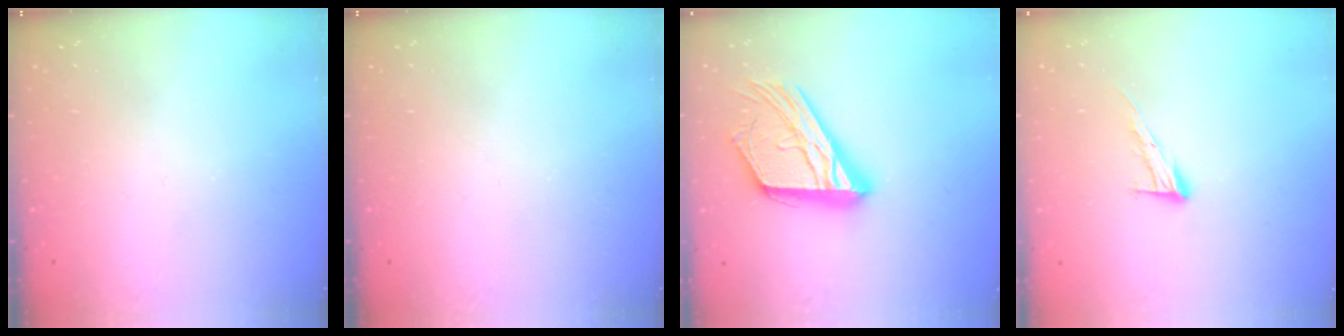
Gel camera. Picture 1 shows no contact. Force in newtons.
{"total": 0.0}
{"total": 21.6, "press": 21.5, "slide": 1.9}
{"total": 8.8, "press": 8.7, "slide": 0.2}